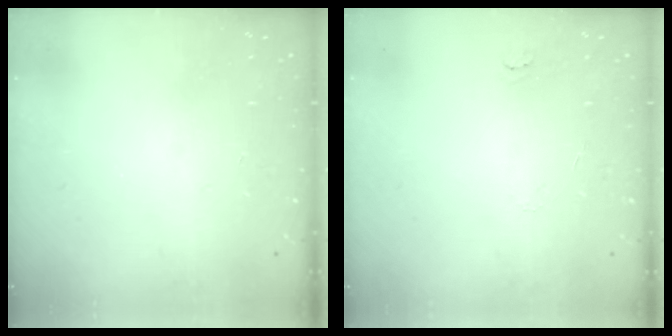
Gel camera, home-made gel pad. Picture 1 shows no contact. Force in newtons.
{"total": 4.1, "press": 4.1, "slide": 0.4}